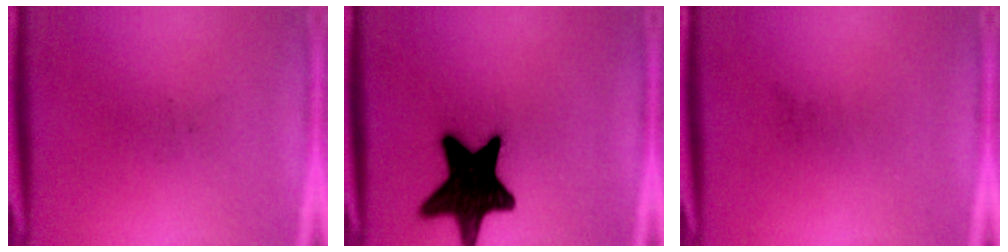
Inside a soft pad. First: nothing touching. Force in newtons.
{"total": 18.9}
{"total": 0.0}